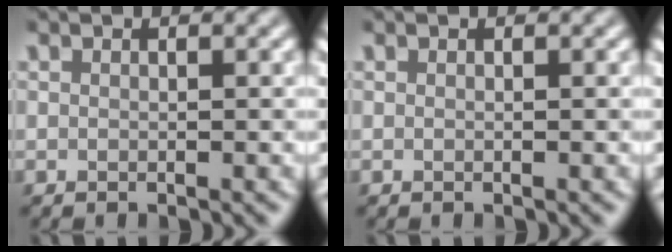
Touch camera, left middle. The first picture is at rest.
{"total": 0.0}